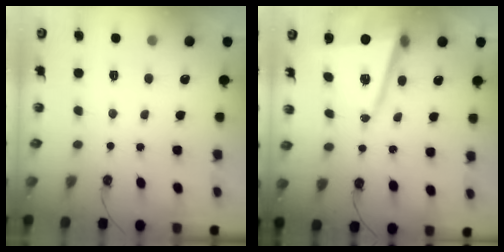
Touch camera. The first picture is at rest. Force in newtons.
{"total": 10.6, "press": 10.4, "slide": 1.7}